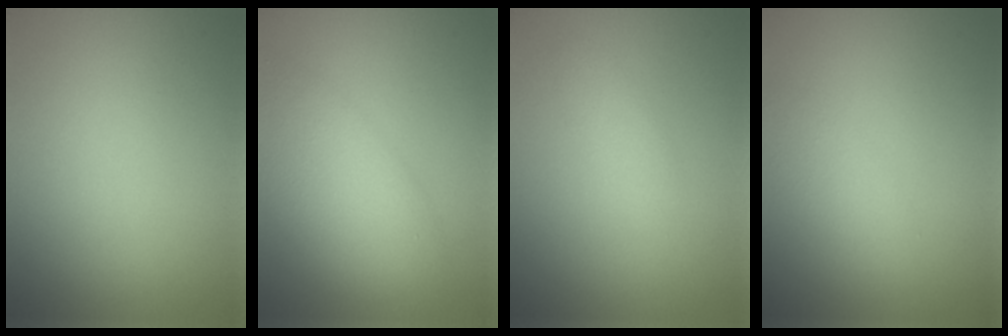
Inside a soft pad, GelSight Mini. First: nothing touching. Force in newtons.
{"total": 6.9, "press": 6.9, "slide": 0.5}
{"total": 1.3, "press": 1.3, "slide": 0.1}
{"total": 2.2, "press": 2.2, "slide": 0.1}